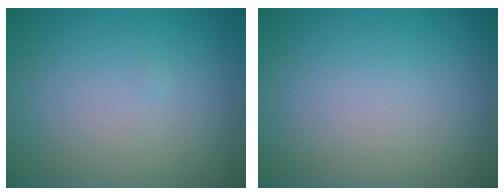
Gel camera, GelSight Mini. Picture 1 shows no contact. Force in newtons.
{"total": 0.0}